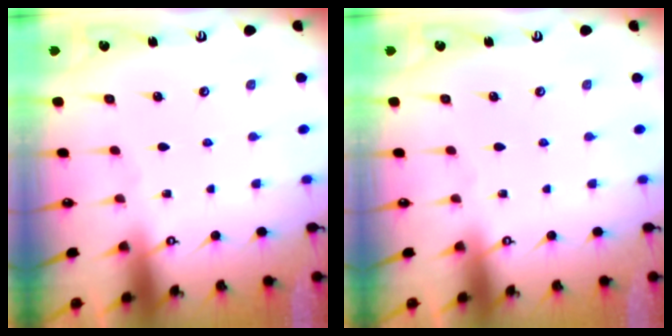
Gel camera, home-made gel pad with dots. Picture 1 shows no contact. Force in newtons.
{"total": 0.0}